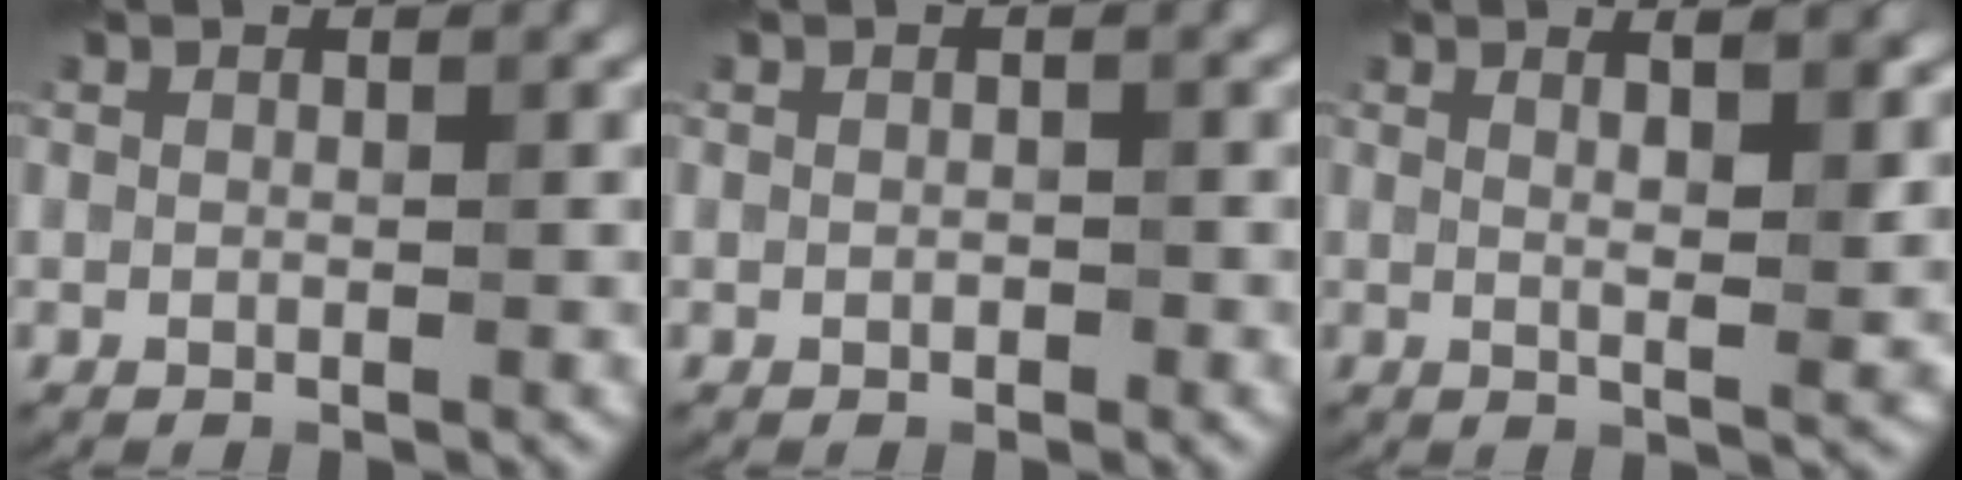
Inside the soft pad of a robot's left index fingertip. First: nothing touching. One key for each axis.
{"total": 0.5, "fx": -0.1, "fy": 0.3, "fz": 0.4, "tx": -0.005, "ty": 0.001, "tz": -0.001}
{"total": 5.5, "fx": 2.6, "fy": 1.7, "fz": 4.6, "tx": -0.046, "ty": 0.014, "tz": 0.017}